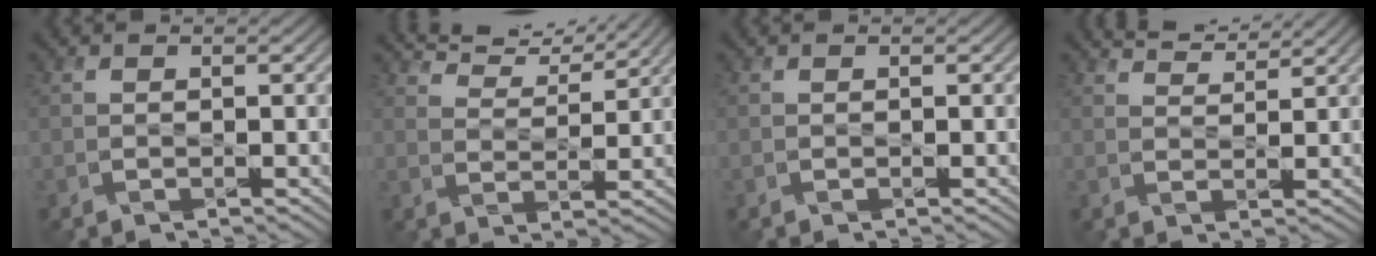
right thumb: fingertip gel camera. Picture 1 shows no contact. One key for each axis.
{"total": 6.5, "fx": 6.2, "fy": 0.8, "fz": 1.5, "tx": -0.050, "ty": 0.011, "tz": 0.110}
{"total": 0.0}
{"total": 3.3, "fx": 3.3, "fy": 0.3, "fz": 0.4, "tx": -0.012, "ty": 0.006, "tz": 0.059}